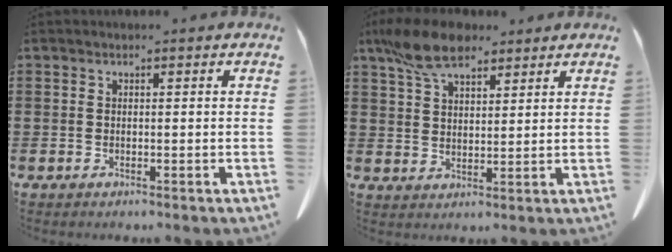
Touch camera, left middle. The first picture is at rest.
{"total": 8.3, "force": [5.9, 3.6, 4.6], "torque": [-0.108, -0.001, 0.111]}